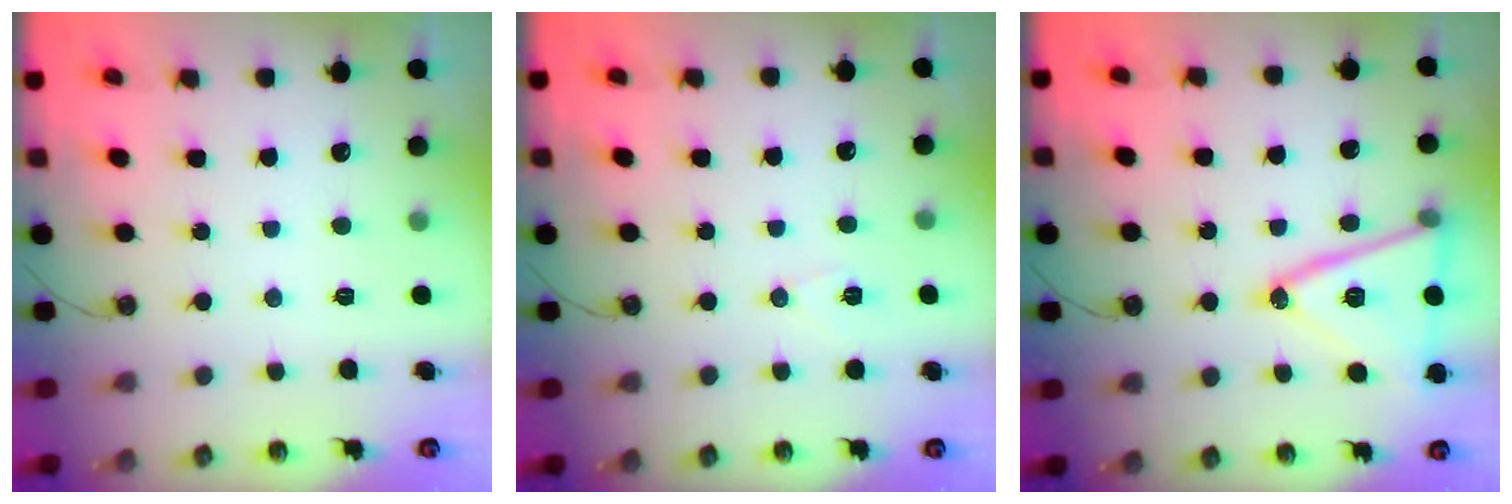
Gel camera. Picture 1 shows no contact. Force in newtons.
{"total": 5.3, "press": 4.2, "slide": 3.3}
{"total": 18.1, "press": 17.8, "slide": 3.4}